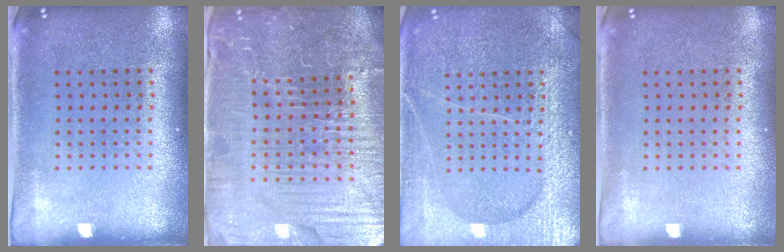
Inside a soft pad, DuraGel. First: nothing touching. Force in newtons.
{"total": 6.2, "press": 5.6, "slide": 2.7}
{"total": 6.1, "press": 6.0, "slide": 0.9}
{"total": 0.0}